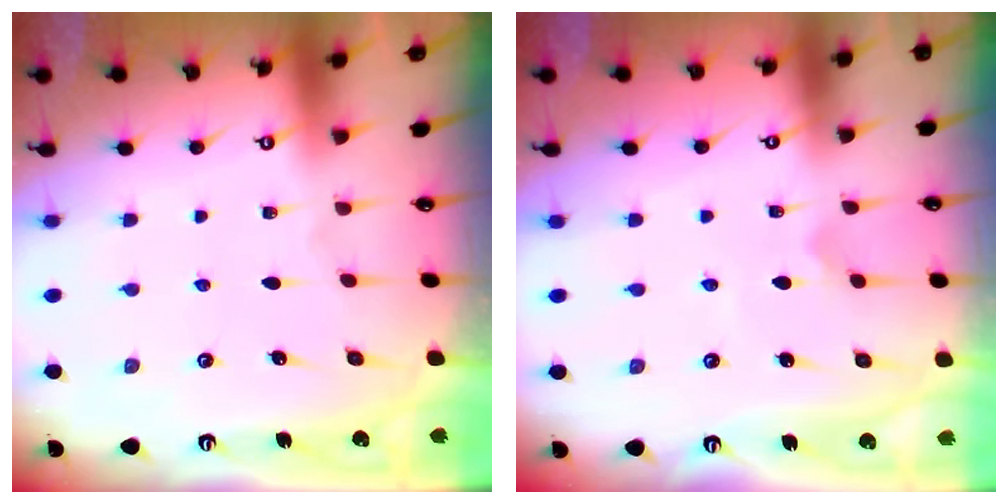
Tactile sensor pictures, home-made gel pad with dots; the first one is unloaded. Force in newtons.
{"total": 2.1, "press": 2.1, "slide": 0.6}